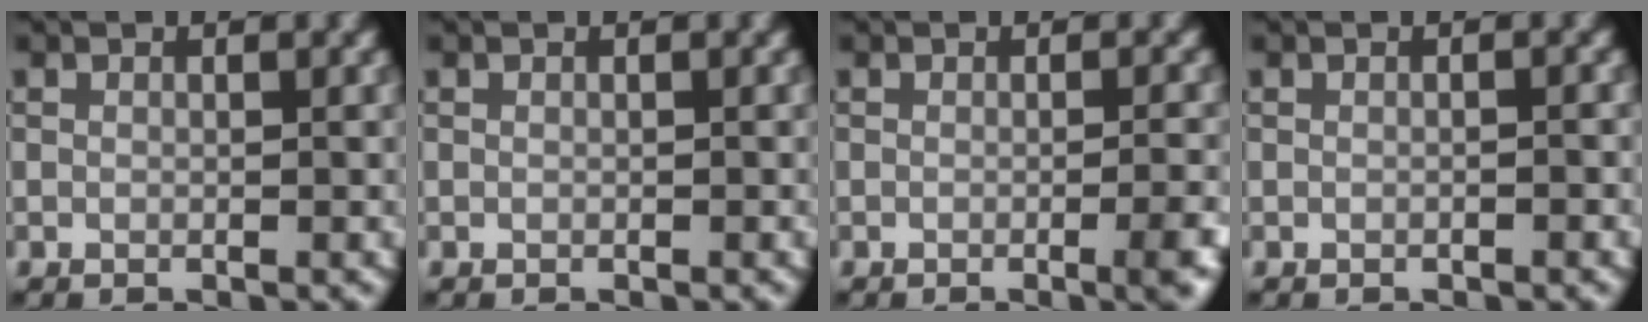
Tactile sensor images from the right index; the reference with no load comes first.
{"total": 0.0}
{"total": 3.2, "force": [-1.1, 0.9, 2.9], "torque": [-0.029, 0.005, -0.019]}
{"total": 0.5, "force": [-0.2, 0.0, 0.5], "torque": [-0.008, 0.002, -0.008]}